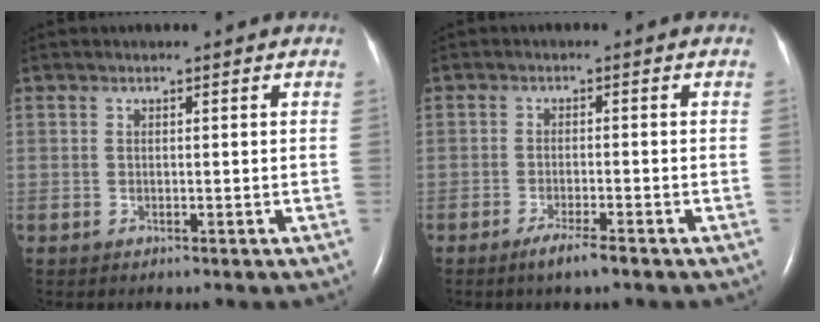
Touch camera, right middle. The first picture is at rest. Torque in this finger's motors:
{"motor_torque": [0.09, -0.10, 0.01, 0.02]}